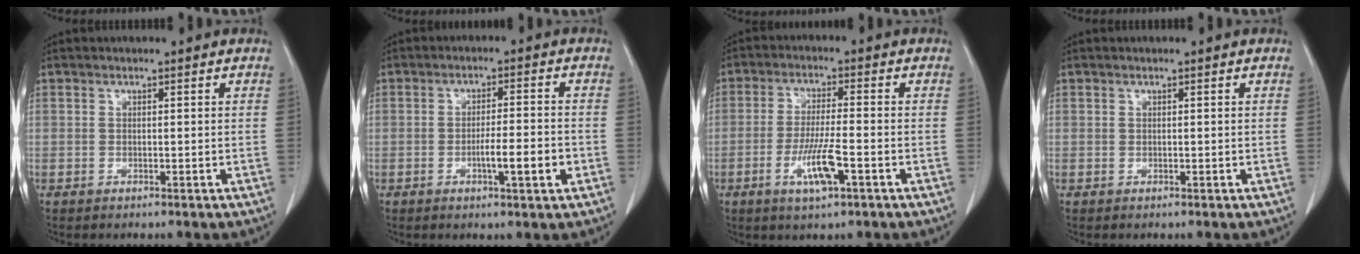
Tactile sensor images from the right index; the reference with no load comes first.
{"total": 5.8, "force": [-2.0, 0.5, 5.5], "torque": [-0.085, -0.002, -0.030]}
{"total": 7.1, "force": [-3.0, 0.7, 6.4], "torque": [-0.124, -0.010, -0.055]}
{"total": 0.0}